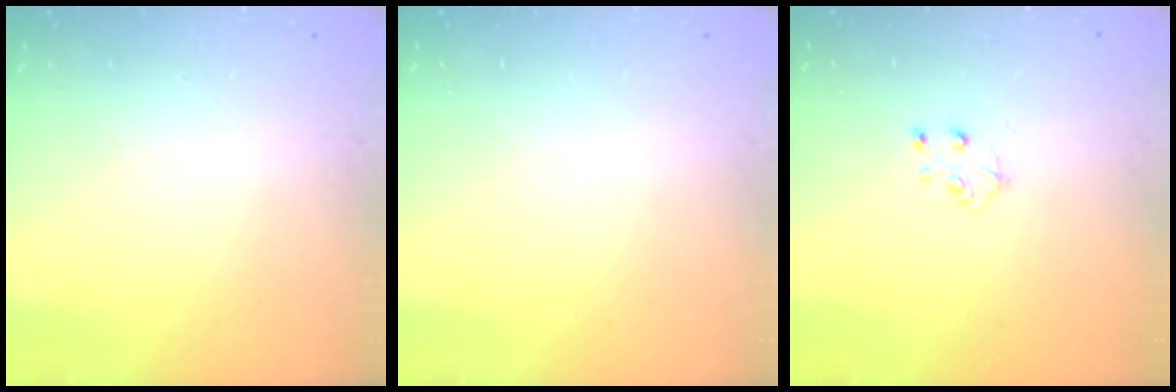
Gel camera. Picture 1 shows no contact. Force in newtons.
{"total": 0.0}
{"total": 4.8, "press": 4.8, "slide": 0.4}